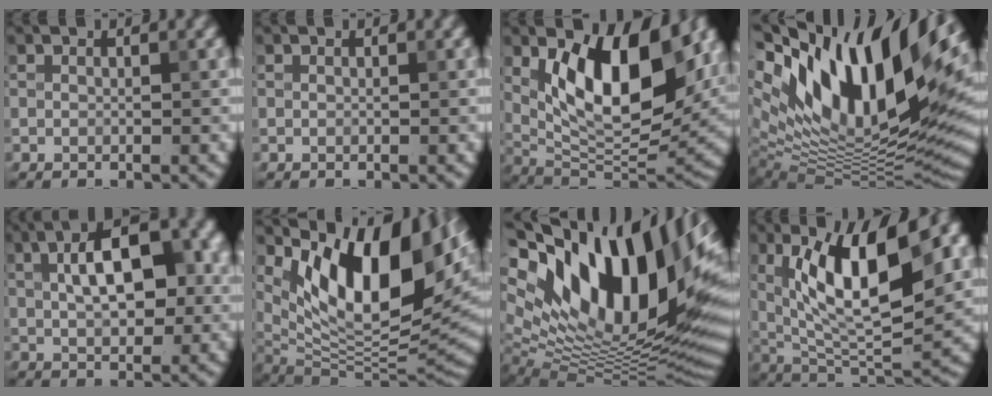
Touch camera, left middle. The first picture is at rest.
{"total": 0.0}
{"total": 13.5, "force": [3.1, 6.1, 11.6], "torque": [-0.169, -0.006, 0.058]}
{"total": 17.7, "force": [6.4, 8.0, 14.4], "torque": [-0.261, 0.015, 0.112]}
{"total": 8.6, "force": [1.1, 4.4, 7.4], "torque": [-0.109, 0.023, 0.016]}
{"total": 15.1, "force": [5.4, 6.4, 12.6], "torque": [-0.185, -0.002, 0.103]}
{"total": 19.8, "force": [6.9, 10.1, 15.6], "torque": [-0.263, 0.043, 0.124]}
{"total": 11.4, "force": [2.8, 4.1, 10.3], "torque": [-0.167, 0.003, 0.056]}